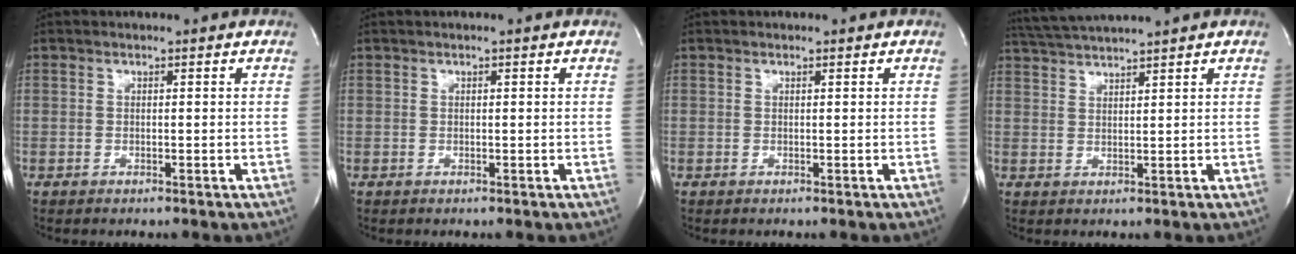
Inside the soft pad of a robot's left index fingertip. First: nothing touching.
{"total": 0.0}
{"total": 0.0}
{"total": 5.8, "force": [5.3, -1.6, 1.6], "torque": [-0.033, 0.011, 0.099]}